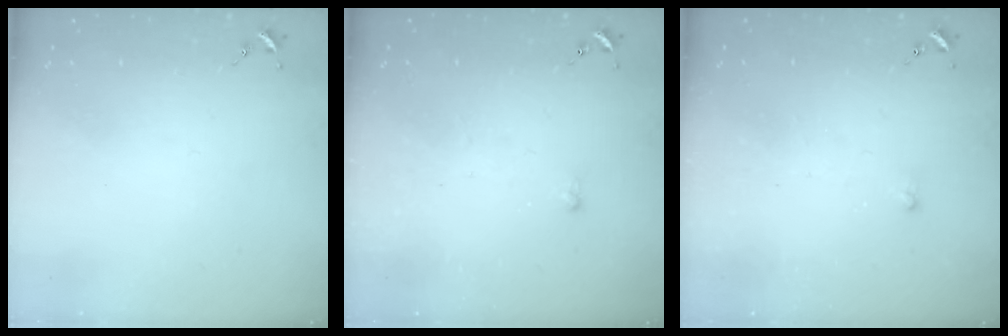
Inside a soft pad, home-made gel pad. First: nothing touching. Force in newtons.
{"total": 3.1, "press": 3.1, "slide": 0.3}
{"total": 2.6, "press": 2.6, "slide": 0.6}